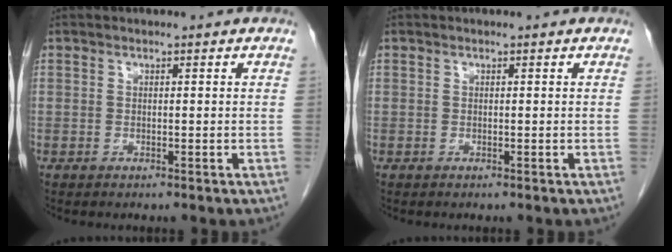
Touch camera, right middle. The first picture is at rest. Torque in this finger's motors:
{"motor_torque": [0.00, 0.00, 0.00, 0.01]}